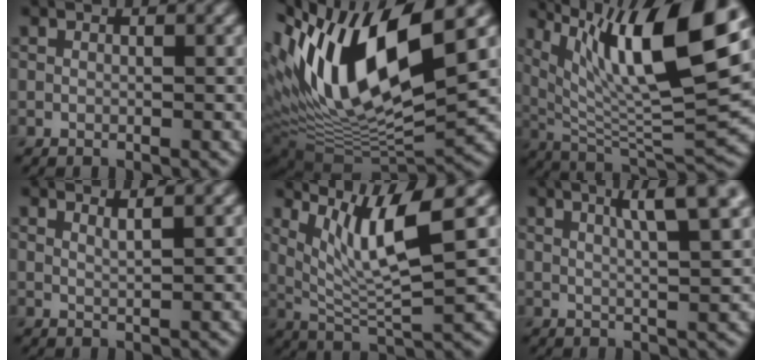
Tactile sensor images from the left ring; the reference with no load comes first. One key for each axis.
{"total": 14.8, "fx": 4.0, "fy": 5.7, "fz": 13.1, "tx": -0.241, "ty": 0.008, "tz": 0.068}
{"total": 14.2, "fx": 6.7, "fy": 3.9, "fz": 11.9, "tx": -0.197, "ty": 0.005, "tz": 0.123}
{"total": 1.6, "fx": 1.2, "fy": 0.4, "fz": 1.0, "tx": -0.007, "ty": 0.001, "tz": 0.013}
{"total": 6.6, "fx": 3.0, "fy": 1.2, "fz": 5.8, "tx": -0.106, "ty": -0.003, "tz": 0.059}
{"total": 5.6, "fx": 2.8, "fy": 1.2, "fz": 4.7, "tx": -0.052, "ty": 0.014, "tz": 0.037}